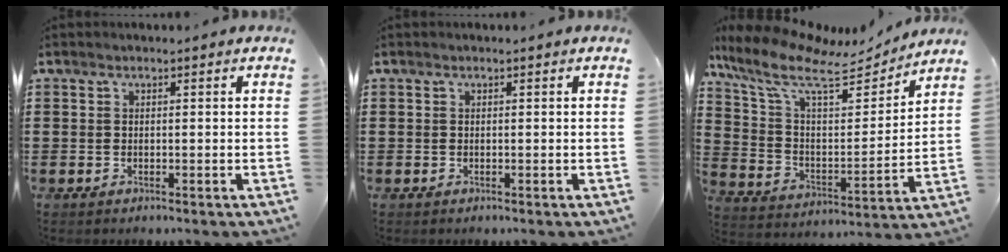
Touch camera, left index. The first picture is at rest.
{"total": 0.0}
{"total": 11.3, "force": [8.7, 3.1, 6.6], "torque": [-0.163, -0.045, 0.149]}